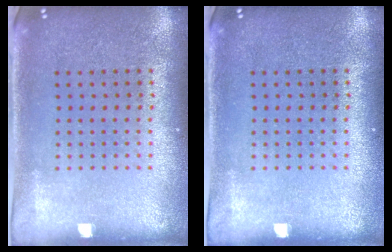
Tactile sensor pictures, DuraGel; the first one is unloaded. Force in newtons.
{"total": 0.0}